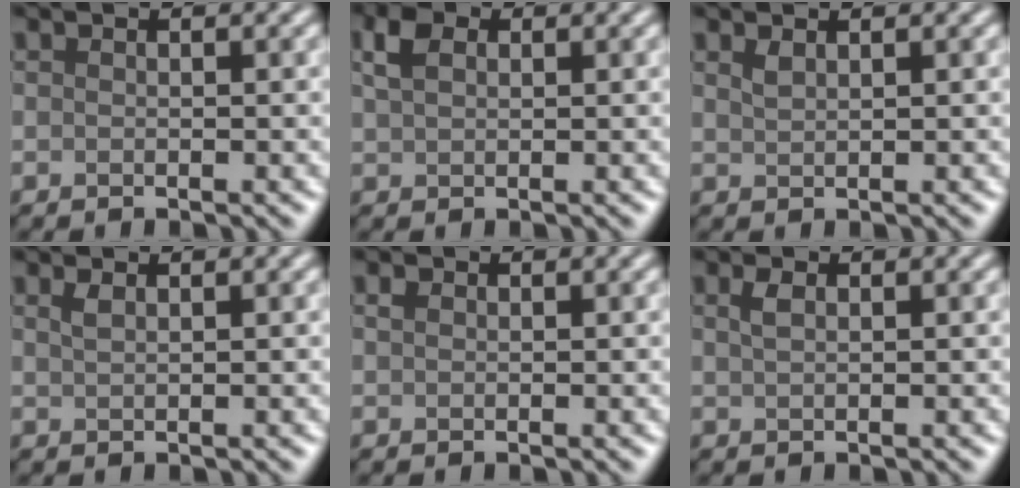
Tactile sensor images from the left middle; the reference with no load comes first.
{"total": 2.7, "force": [1.2, 1.8, 1.7], "torque": [-0.037, 0.008, 0.019]}
{"total": 0.9, "force": [0.7, 0.3, 0.5], "torque": [-0.012, 0.001, 0.016]}
{"total": 1.0, "force": [0.6, 0.4, 0.7], "torque": [-0.015, 0.002, 0.012]}
{"total": 0.8, "force": [0.3, 0.6, 0.4], "torque": [-0.008, 0.001, 0.005]}
{"total": 1.2, "force": [0.6, 0.6, 0.9], "torque": [-0.021, 0.002, 0.013]}